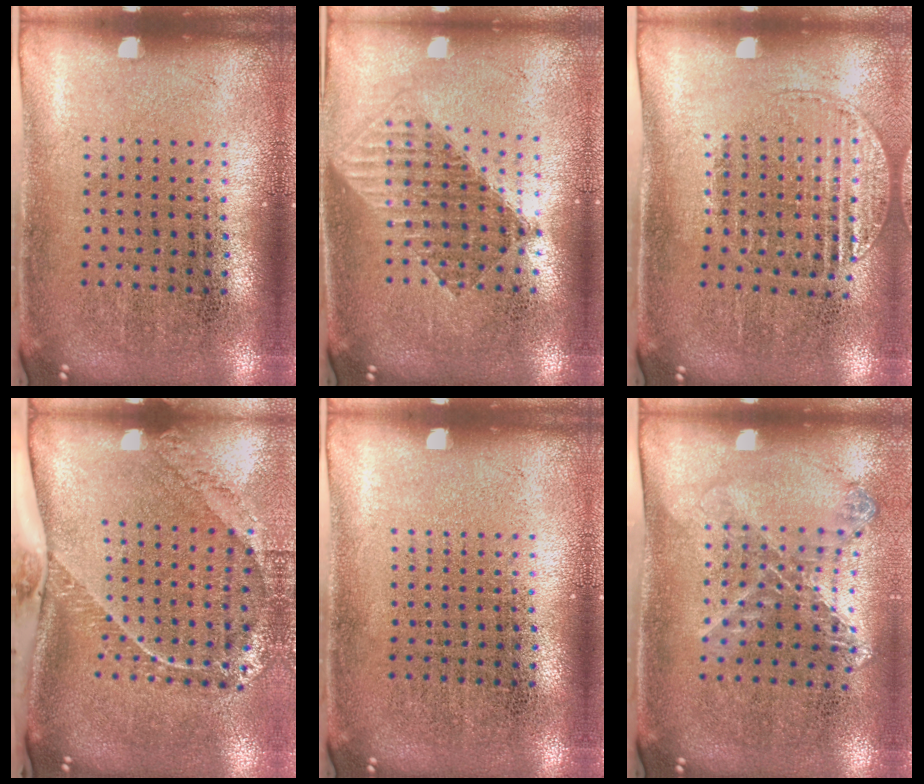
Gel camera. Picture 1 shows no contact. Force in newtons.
{"total": 1.5, "press": 1.2, "slide": 0.8}
{"total": 1.3, "press": 1.1, "slide": 0.7}
{"total": 2.4, "press": 1.7, "slide": 1.8}
{"total": 0.0}
{"total": 1.1, "press": 1.1, "slide": 0.3}